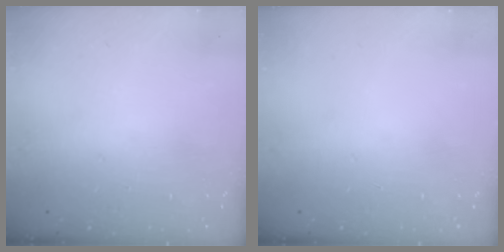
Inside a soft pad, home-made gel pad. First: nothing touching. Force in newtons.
{"total": 0.0}